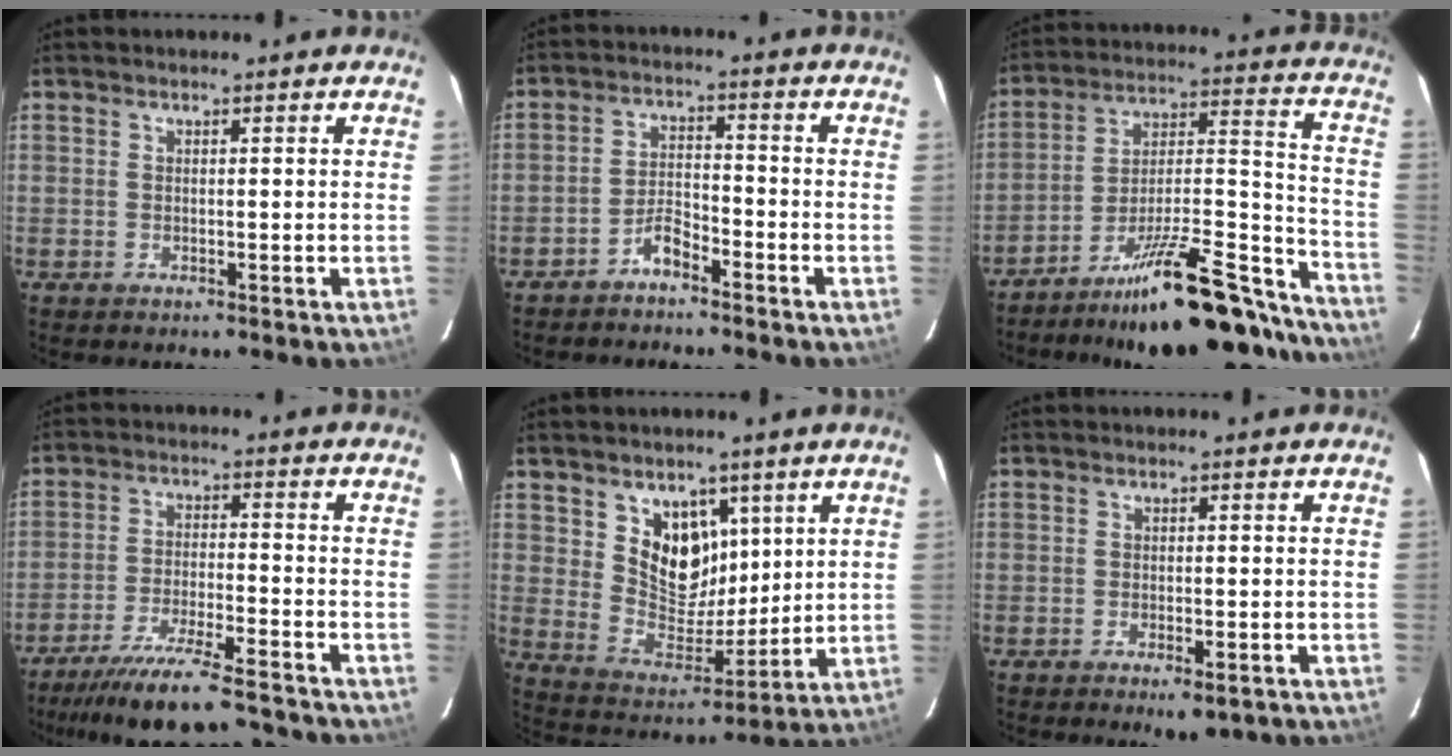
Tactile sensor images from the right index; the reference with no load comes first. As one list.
[{"total": 4.0, "force": [-3.4, 1.1, 1.7], "torque": [-0.047, 0.013, -0.065]}, {"total": 26.6, "force": [-22.5, 5.9, 12.9], "torque": [-0.162, 0.020, -0.321]}, {"total": 15.0, "force": [-13.3, 1.6, 6.7], "torque": [-0.142, -0.019, -0.212]}, {"total": 11.1, "force": [5.3, 8.1, 5.4], "torque": [-0.091, -0.011, 0.112]}, {"total": 4.1, "force": [-2.6, 1.5, 2.7], "torque": [-0.049, -0.010, -0.035]}]